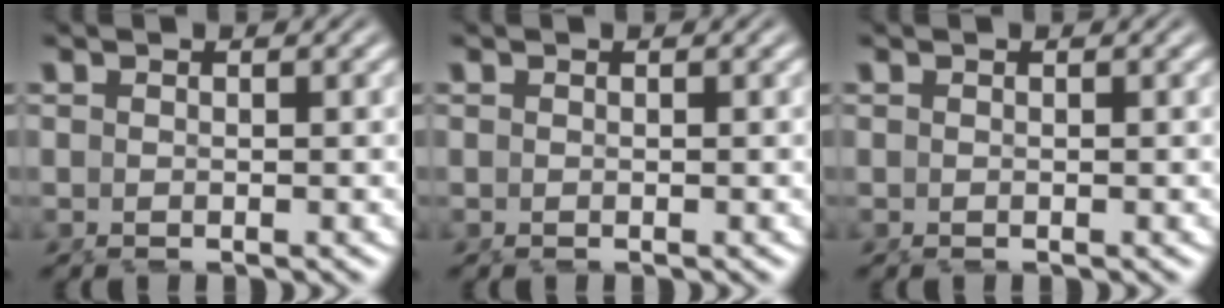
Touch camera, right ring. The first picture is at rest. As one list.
[{"total": 0.0}, {"total": 0.0}]